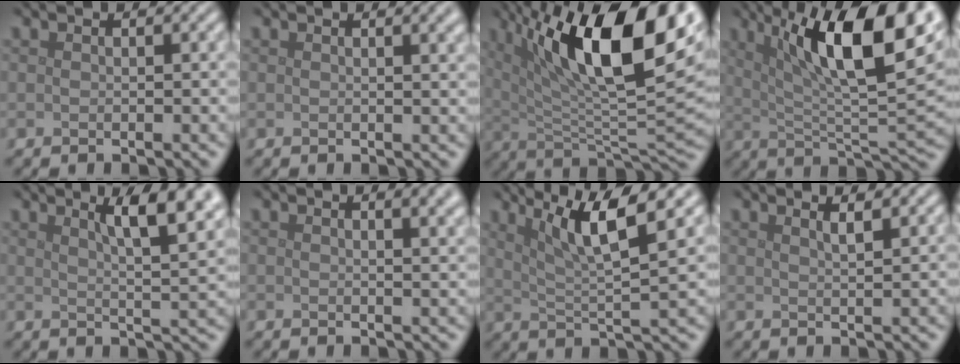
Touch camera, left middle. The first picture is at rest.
{"total": 2.4, "force": [1.2, 0.9, 1.9], "torque": [-0.008, 0.008, 0.013]}
{"total": 15.5, "force": [6.7, 5.2, 13.0], "torque": [-0.207, 0.004, 0.114]}
{"total": 12.9, "force": [5.5, 3.5, 11.1], "torque": [-0.167, 0.007, 0.092]}
{"total": 7.5, "force": [3.8, 2.1, 6.2], "torque": [-0.055, 0.018, 0.046]}
{"total": 3.6, "force": [1.8, 1.5, 2.6], "torque": [-0.009, 0.010, 0.018]}
{"total": 7.0, "force": [3.4, 1.3, 6.0], "torque": [-0.097, 0.006, 0.061]}
{"total": 2.1, "force": [1.4, 0.6, 1.5], "torque": [-0.005, 0.009, 0.005]}